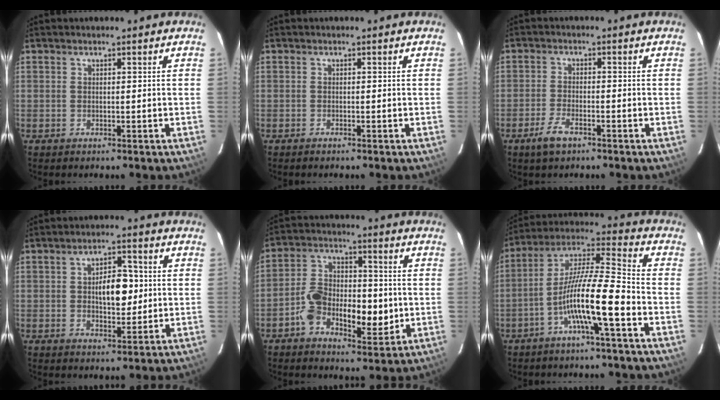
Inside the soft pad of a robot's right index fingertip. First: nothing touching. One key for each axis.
{"total": 0.7, "fx": -0.7, "fy": 0.0, "fz": 0.3, "tx": -0.009, "ty": -0.002, "tz": -0.008}
{"total": 3.7, "fx": -2.5, "fy": 1.2, "fz": 2.5, "tx": -0.057, "ty": -0.001, "tz": -0.046}
{"total": 6.9, "fx": 0.4, "fy": 3.2, "fz": 6.1, "tx": -0.097, "ty": 0.012, "tz": 0.010}
{"total": 12.0, "fx": -2.9, "fy": 6.6, "fz": 9.7, "tx": -0.178, "ty": 0.022, "tz": -0.048}
{"total": 13.0, "fx": -5.0, "fy": 0.4, "fz": 12.0, "tx": -0.227, "ty": 0.015, "tz": -0.095}